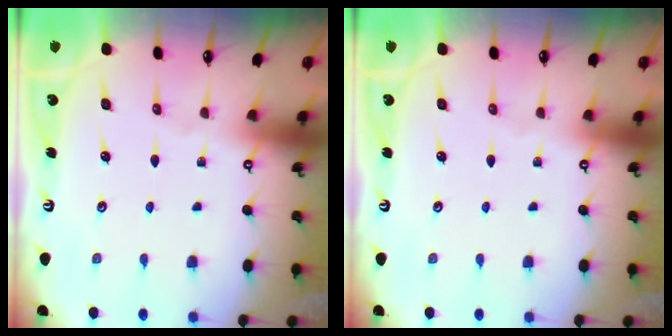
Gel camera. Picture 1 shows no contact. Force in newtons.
{"total": 0.0}